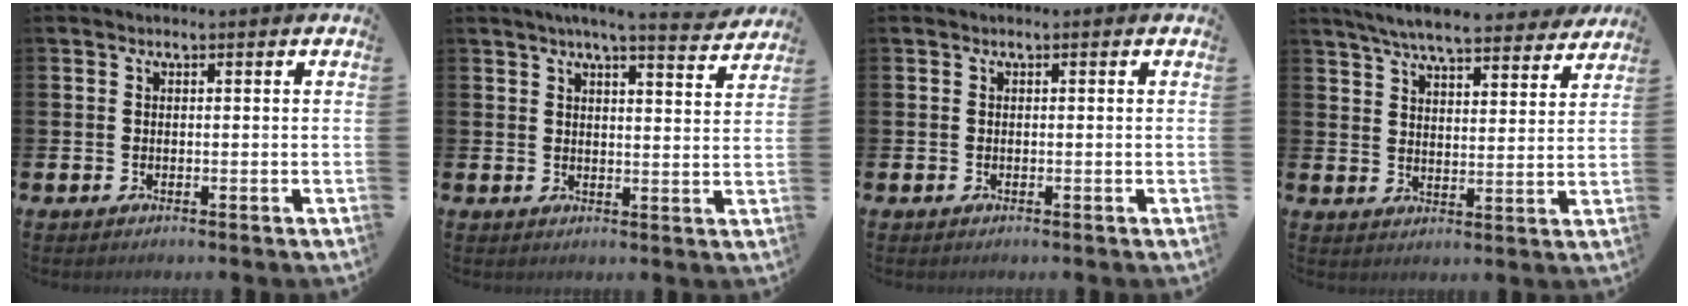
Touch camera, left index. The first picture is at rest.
{"total": 5.8, "force": [5.3, -0.2, 2.2], "torque": [-0.039, -0.026, 0.091]}
{"total": 0.0}
{"total": 7.3, "force": [6.8, 1.0, 2.3], "torque": [-0.061, -0.038, 0.119]}